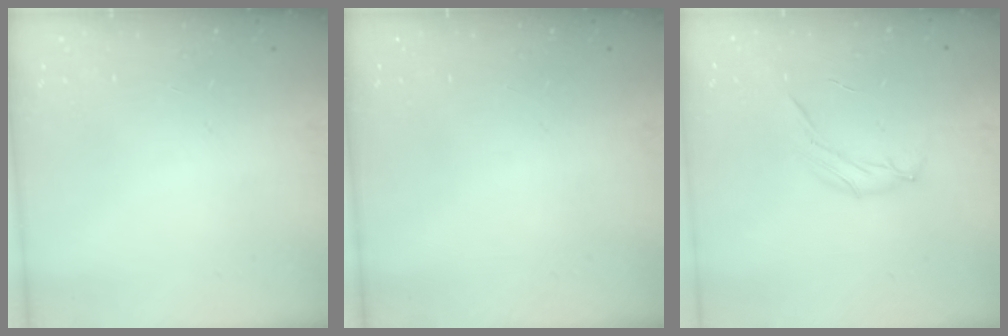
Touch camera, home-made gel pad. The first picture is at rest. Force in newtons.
{"total": 0.0}
{"total": 6.8, "press": 6.8, "slide": 0.5}